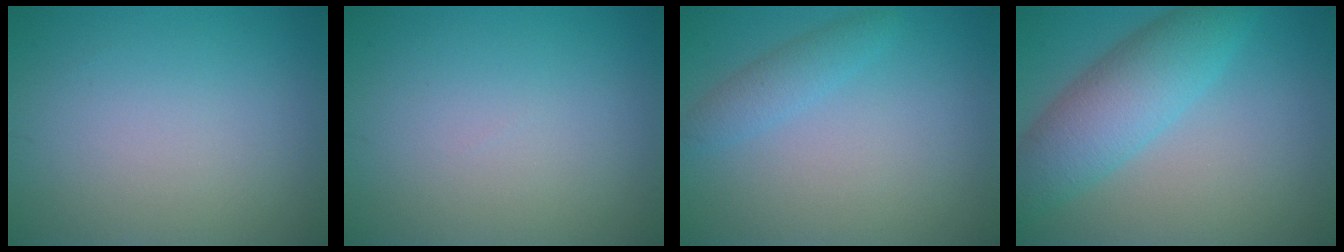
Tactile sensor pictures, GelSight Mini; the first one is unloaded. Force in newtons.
{"total": 0.0}
{"total": 1.9, "press": 1.9, "slide": 0.1}
{"total": 6.3, "press": 6.3, "slide": 0.1}